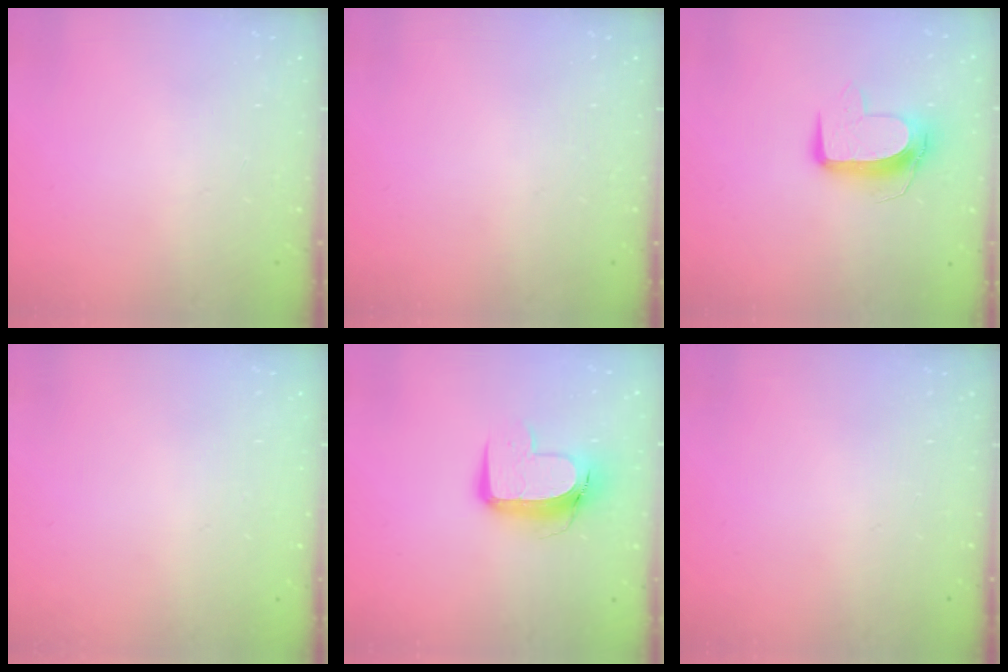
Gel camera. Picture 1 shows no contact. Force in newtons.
{"total": 0.0}
{"total": 10.5, "press": 10.5, "slide": 0.3}
{"total": 0.0}
{"total": 11.3, "press": 11.2, "slide": 1.3}
{"total": 0.0}